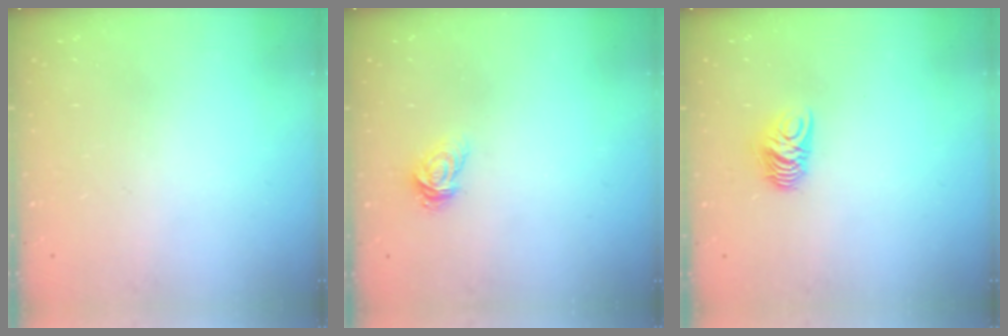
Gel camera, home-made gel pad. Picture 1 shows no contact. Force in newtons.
{"total": 3.2, "press": 3.2, "slide": 0.2}
{"total": 6.2, "press": 6.2, "slide": 0.4}